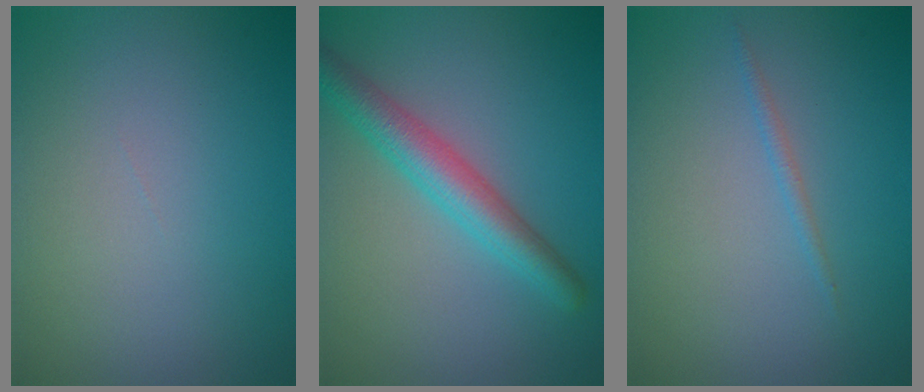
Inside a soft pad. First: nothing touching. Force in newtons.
{"total": 4.2, "press": 4.2, "slide": 0.2}
{"total": 0.8, "press": 0.8, "slide": 0.1}